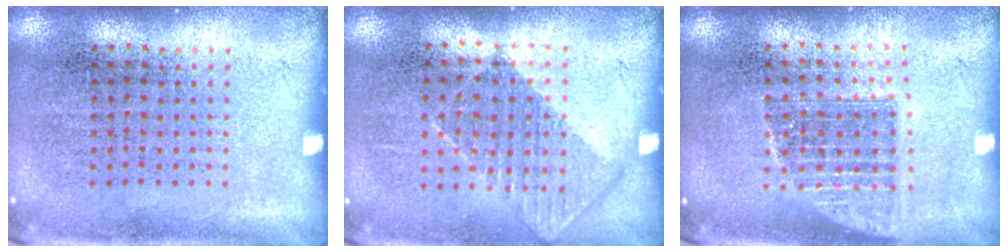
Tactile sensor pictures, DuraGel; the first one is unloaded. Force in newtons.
{"total": 0.8, "press": 0.8, "slide": 0.4}
{"total": 1.3, "press": 1.1, "slide": 0.7}